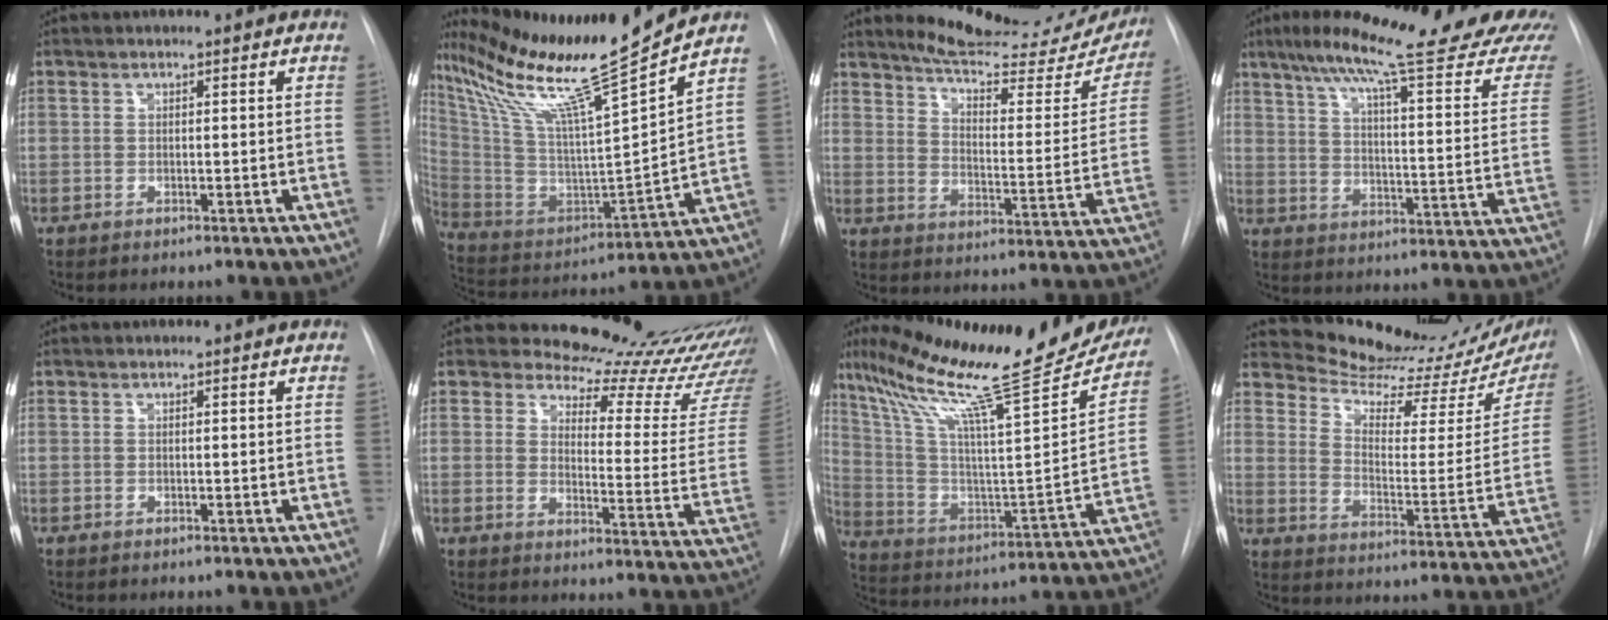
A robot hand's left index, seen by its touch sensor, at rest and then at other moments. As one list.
[{"total": 20.6, "force": [16.7, -2.5, 11.7], "torque": [-0.217, -0.048, 0.293]}, {"total": 22.4, "force": [20.0, 4.9, 8.9], "torque": [-0.115, -0.070, 0.243]}, {"total": 26.5, "force": [22.1, 1.8, 14.6], "torque": [-0.216, -0.051, 0.278]}, {"total": 0.0}, {"total": 20.7, "force": [19.6, 3.4, 5.6], "torque": [-0.058, -0.138, 0.209]}, {"total": 28.9, "force": [23.1, 3.0, 17.1], "torque": [-0.292, -0.035, 0.344]}, {"total": 18.2, "force": [17.0, 1.4, 6.3], "torque": [-0.099, -0.095, 0.226]}]